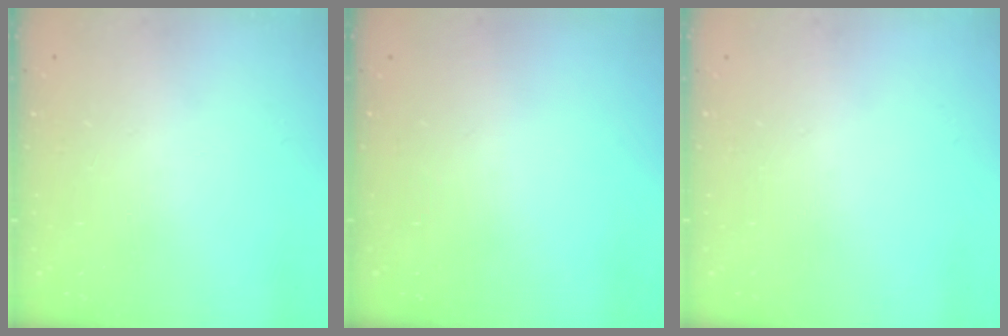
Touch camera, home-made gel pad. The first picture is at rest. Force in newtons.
{"total": 0.0}
{"total": 0.0}